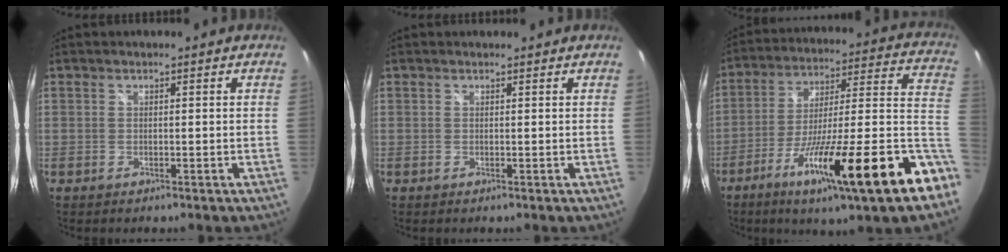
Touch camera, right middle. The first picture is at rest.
{"total": 0.8, "force": [0.7, 0.1, 0.0], "torque": [-0.004, 0.001, 0.011]}
{"total": 27.2, "force": [-14.4, 2.2, 23.0], "torque": [-0.330, -0.040, -0.228]}